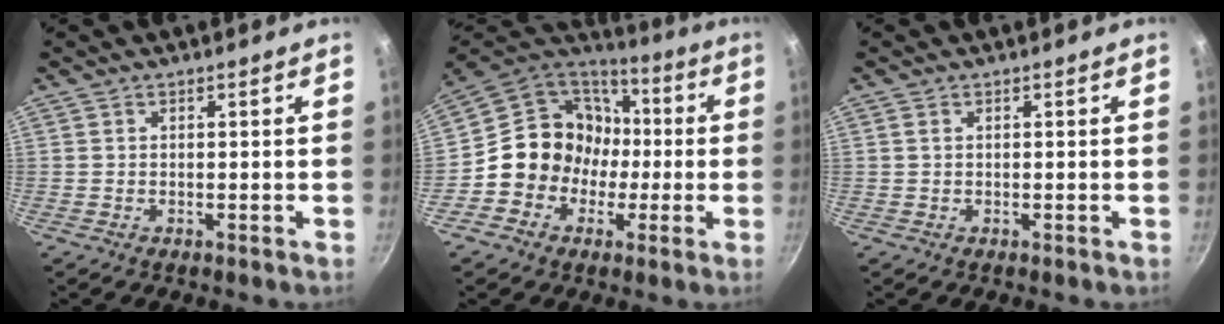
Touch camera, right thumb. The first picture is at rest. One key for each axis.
{"total": 16.0, "fx": -1.7, "fy": 14.6, "fz": 6.3, "tx": -0.056, "ty": 0.053, "tz": -0.035}
{"total": 0.6, "fx": 0.3, "fy": 0.4, "fz": 0.4, "tx": -0.008, "ty": 0.001, "tz": 0.005}